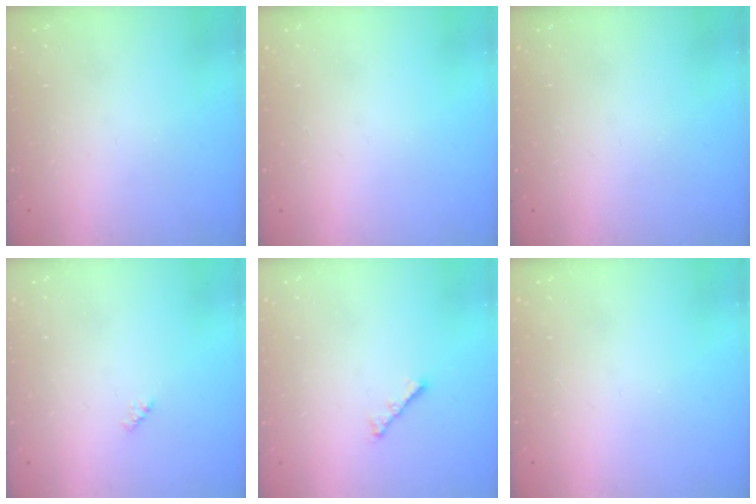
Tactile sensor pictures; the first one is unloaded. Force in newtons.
{"total": 0.0}
{"total": 0.0}
{"total": 2.4, "press": 2.4, "slide": 0.4}
{"total": 2.4, "press": 2.3, "slide": 0.6}
{"total": 0.0}